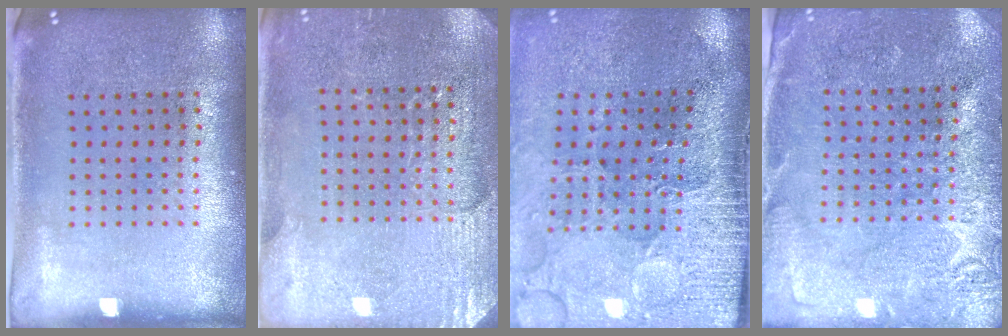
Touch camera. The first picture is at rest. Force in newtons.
{"total": 2.9, "press": 2.8, "slide": 0.6}
{"total": 3.7, "press": 3.4, "slide": 1.4}
{"total": 2.8, "press": 2.8, "slide": 0.1}